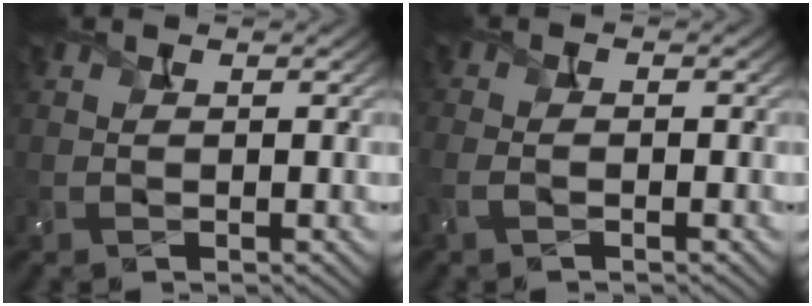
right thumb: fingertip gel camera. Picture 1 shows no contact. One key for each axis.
{"total": 2.2, "fx": -1.1, "fy": 0.8, "fz": 1.8, "tx": -0.044, "ty": -0.001, "tz": -0.029}